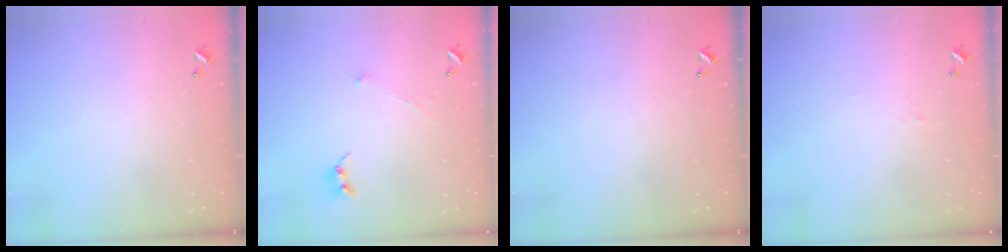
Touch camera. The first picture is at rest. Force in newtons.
{"total": 0.6, "press": 0.6, "slide": 0.3}
{"total": 0.0}
{"total": 0.9, "press": 0.6, "slide": 0.6}